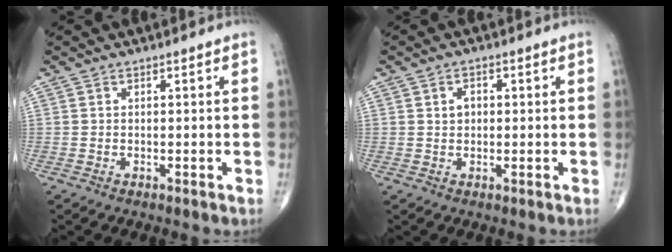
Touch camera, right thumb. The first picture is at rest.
{"total": 2.4, "force": [0.4, 1.8, 1.5], "torque": [-0.019, 0.005, 0.007]}